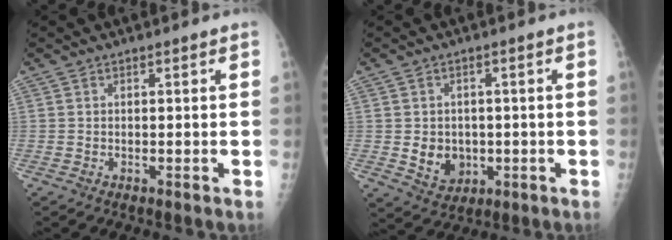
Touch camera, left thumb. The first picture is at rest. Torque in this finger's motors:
{"motor_torque": [-0.06, 0.09, 0.03, -0.03, 0.01]}